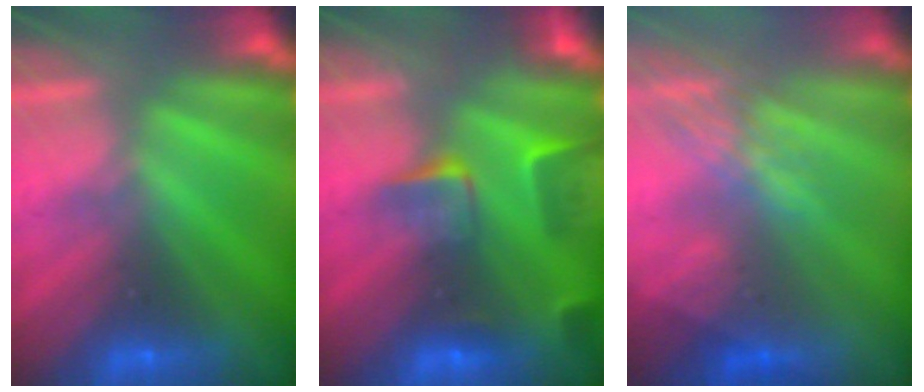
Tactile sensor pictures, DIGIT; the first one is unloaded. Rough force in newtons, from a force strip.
{"total": 9.3}
{"total": 2.9}